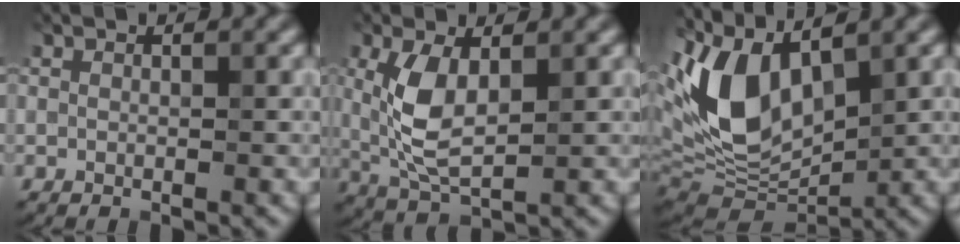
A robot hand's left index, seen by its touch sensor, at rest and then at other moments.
{"total": 5.5, "force": [0.9, 2.6, 4.8], "torque": [-0.113, -0.002, 0.025]}
{"total": 11.0, "force": [2.8, 6.0, 8.8], "torque": [-0.196, -0.001, 0.047]}